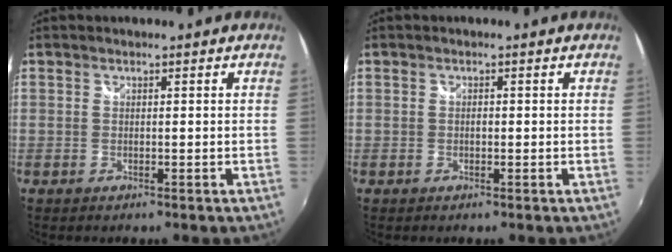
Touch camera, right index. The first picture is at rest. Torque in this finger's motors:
{"motor_torque": [0.08, 0.07, 0.08, 0.01]}